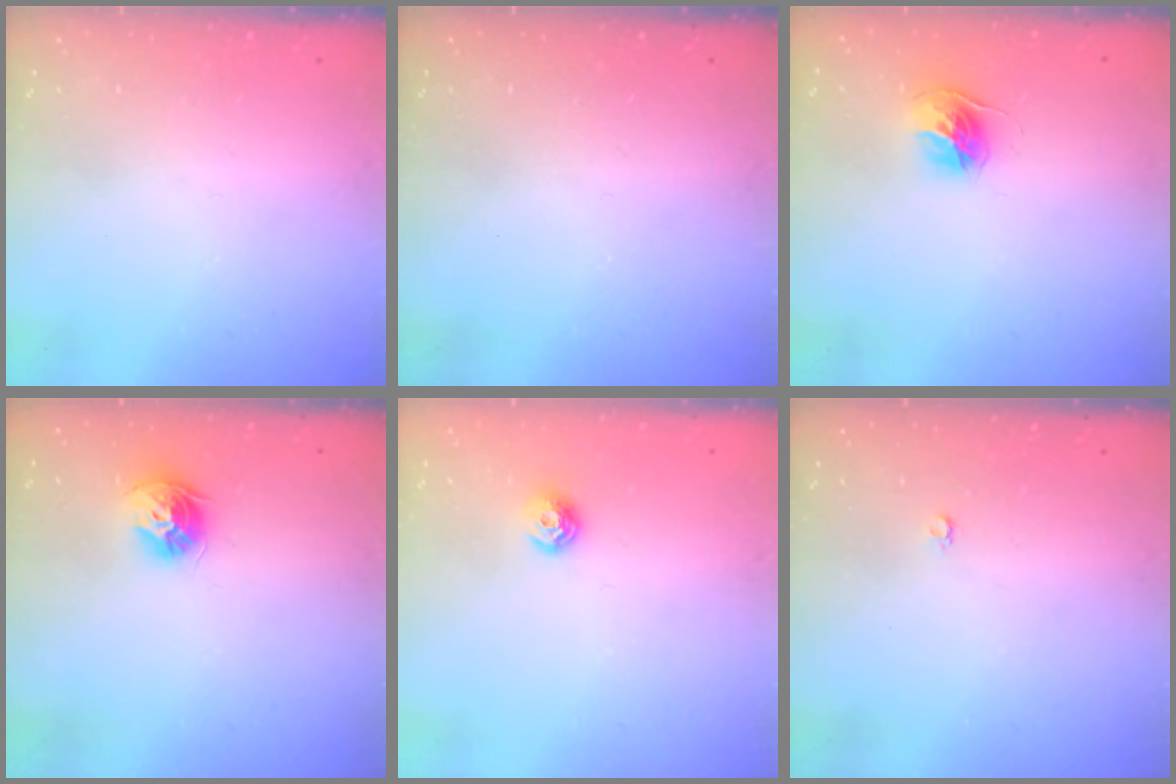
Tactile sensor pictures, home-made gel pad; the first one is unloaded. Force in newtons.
{"total": 0.0}
{"total": 11.1, "press": 11.1, "slide": 0.9}
{"total": 9.6, "press": 9.6, "slide": 0.9}
{"total": 8.0, "press": 8.0, "slide": 1.0}
{"total": 2.2, "press": 2.2, "slide": 0.2}